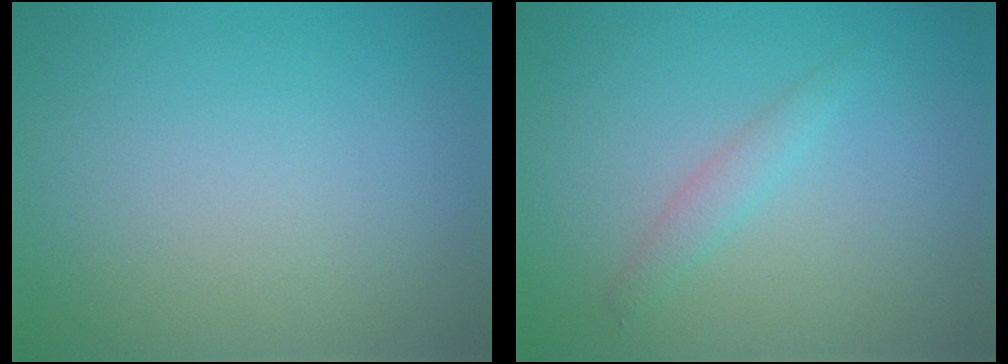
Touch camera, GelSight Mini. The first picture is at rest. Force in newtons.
{"total": 1.5, "press": 1.5, "slide": 0.1}